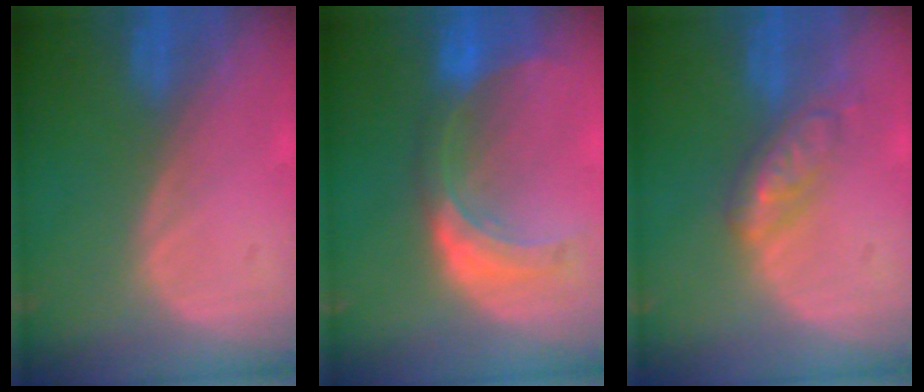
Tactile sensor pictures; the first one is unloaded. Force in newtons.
{"total": 8.1, "press": 7.2, "slide": 3.7}
{"total": 5.9, "press": 5.2, "slide": 2.9}